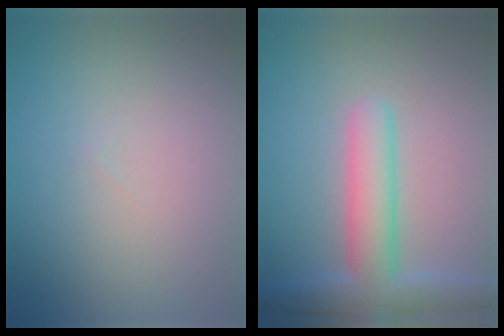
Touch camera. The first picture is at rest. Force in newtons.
{"total": 5.1, "press": 5.0, "slide": 0.5}